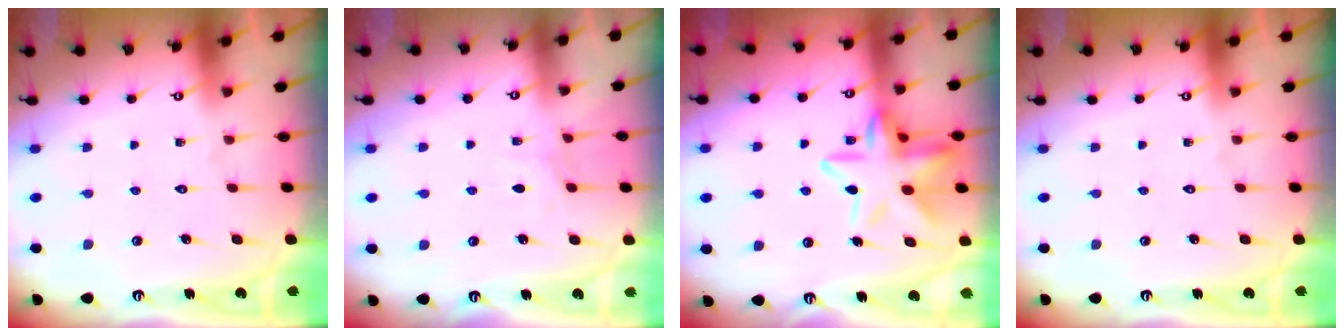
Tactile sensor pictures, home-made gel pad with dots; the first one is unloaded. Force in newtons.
{"total": 4.3, "press": 4.3, "slide": 0.6}
{"total": 15.5, "press": 15.5, "slide": 1.4}
{"total": 0.0}